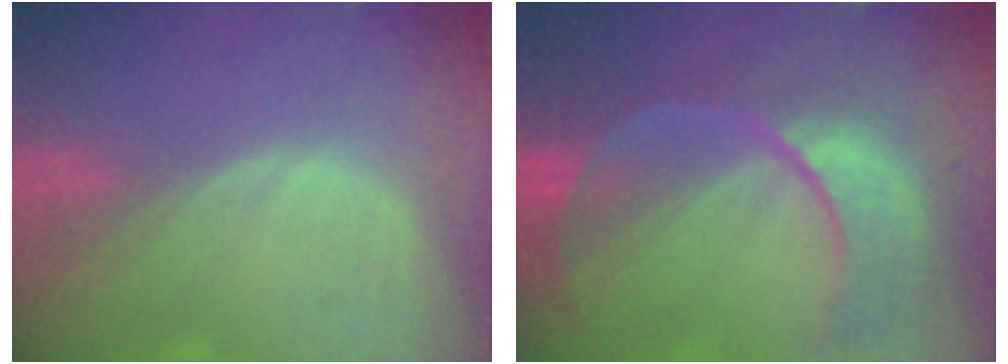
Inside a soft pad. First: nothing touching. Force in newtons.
{"total": 11.1, "press": 9.3, "slide": 6.1}